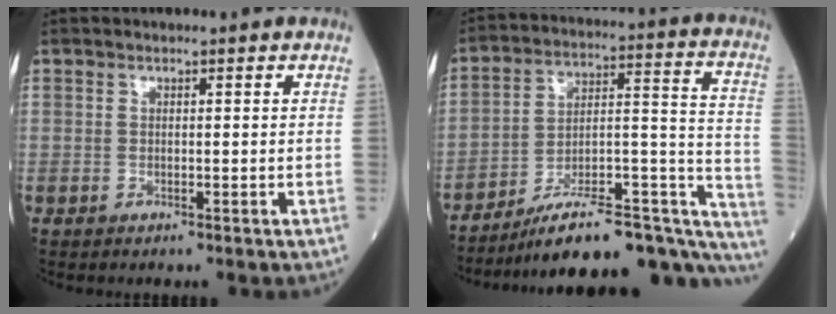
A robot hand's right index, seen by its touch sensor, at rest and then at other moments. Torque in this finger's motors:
{"motor_torque": [-0.92, -1.22, -0.46, -0.21]}